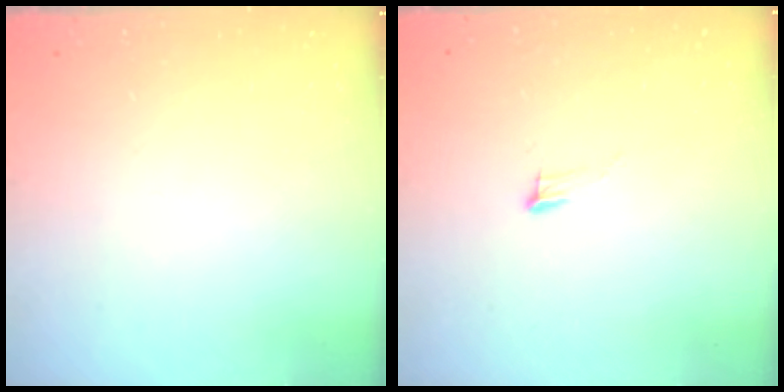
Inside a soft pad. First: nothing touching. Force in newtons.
{"total": 5.2, "press": 5.1, "slide": 1.0}